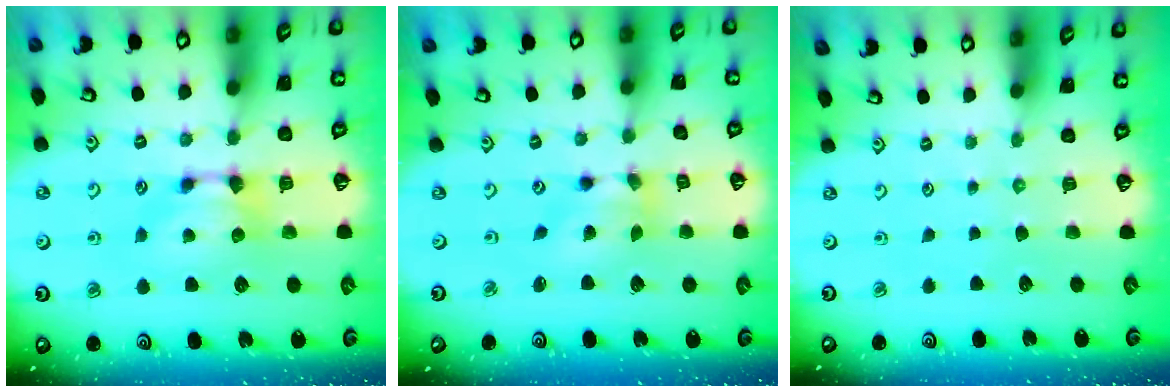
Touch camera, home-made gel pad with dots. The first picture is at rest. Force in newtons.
{"total": 2.7, "press": 2.3, "slide": 1.4}
{"total": 6.8, "press": 6.8, "slide": 0.3}